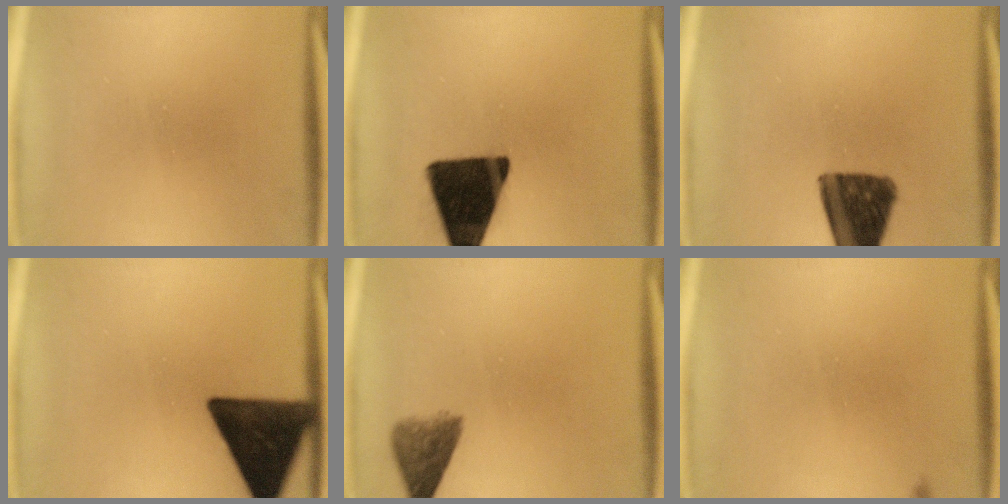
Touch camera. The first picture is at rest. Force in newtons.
{"total": 16.6}
{"total": 14.4}
{"total": 16.9}
{"total": 4.8}
{"total": 0.6}